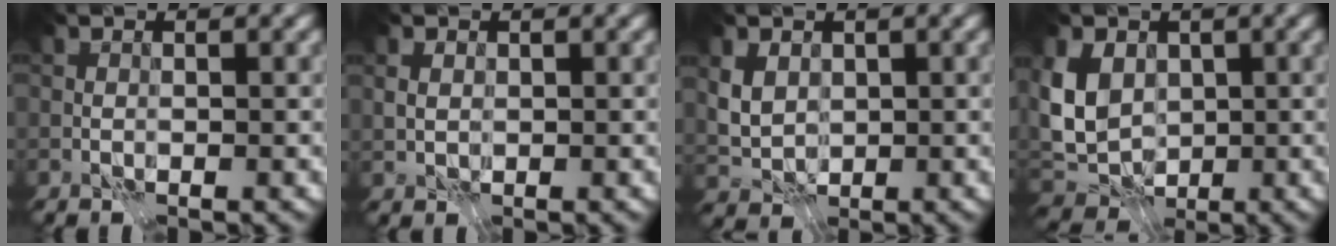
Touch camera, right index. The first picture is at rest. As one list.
[{"total": 1.4, "force": [0.4, 1.1, 0.7], "torque": [-0.016, 0.000, 0.010]}, {"total": 3.5, "force": [0.9, 2.8, 1.9], "torque": [-0.049, -0.003, 0.021]}, {"total": 6.7, "force": [0.9, 5.3, 4.0], "torque": [-0.095, -0.002, 0.008]}]